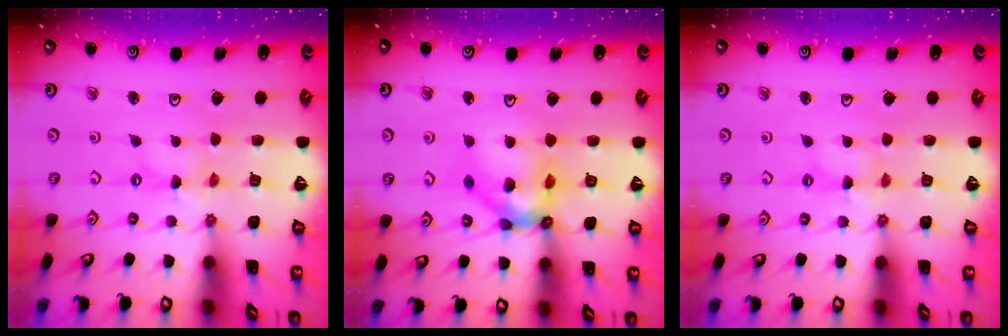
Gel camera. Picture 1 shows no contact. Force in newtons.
{"total": 13.2, "press": 13.1, "slide": 1.6}
{"total": 0.0}